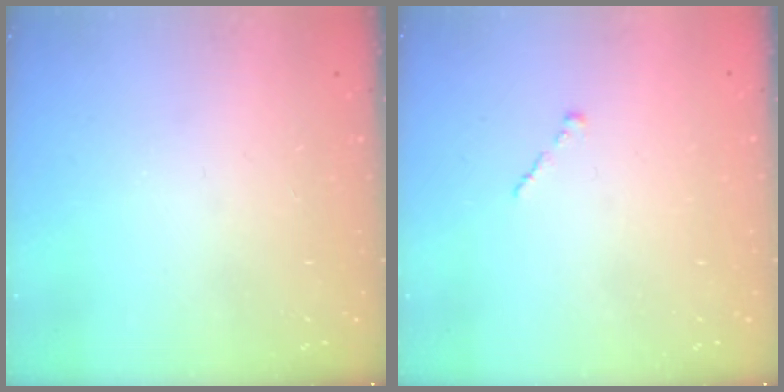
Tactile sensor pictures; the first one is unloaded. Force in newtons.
{"total": 0.0}